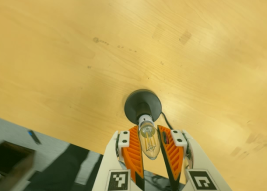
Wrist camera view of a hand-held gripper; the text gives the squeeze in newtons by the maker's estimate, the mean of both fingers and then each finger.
{"total": 12.0, "left": 11.4, "right": 12.7}